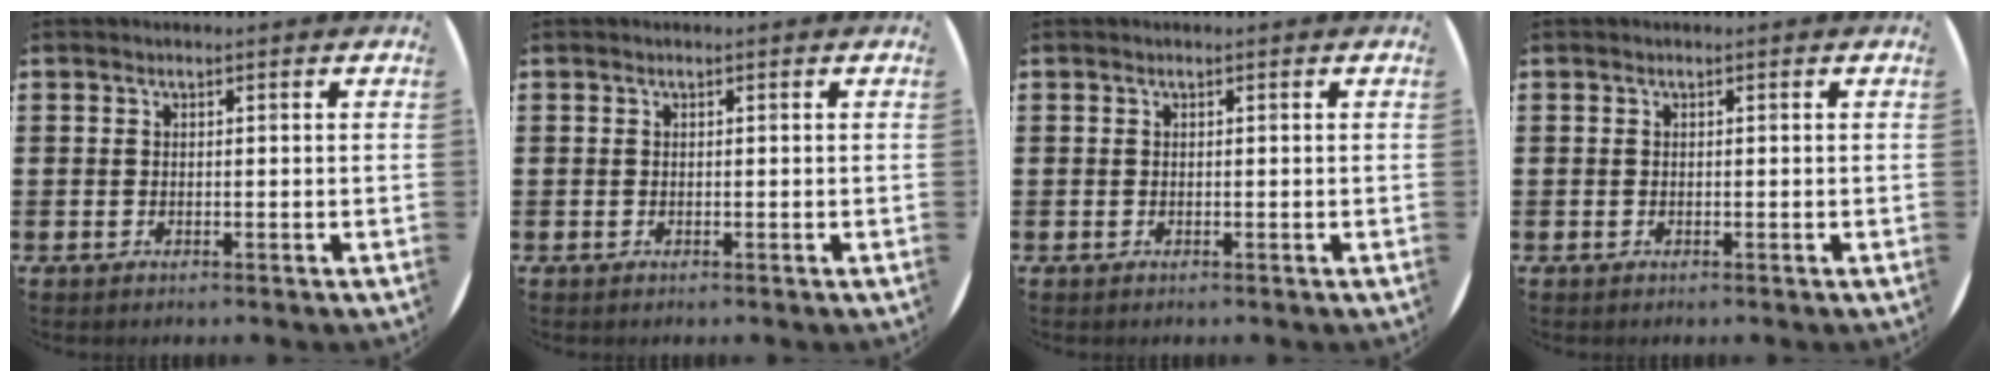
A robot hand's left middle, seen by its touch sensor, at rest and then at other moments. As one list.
[{"total": 0.0}, {"total": 0.0}, {"total": 0.0}]